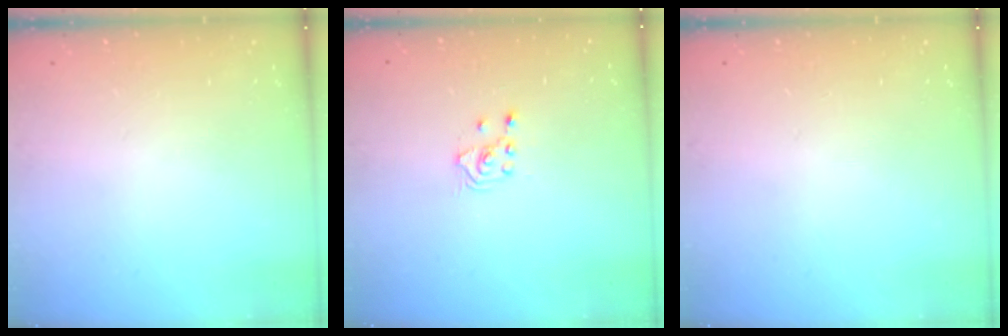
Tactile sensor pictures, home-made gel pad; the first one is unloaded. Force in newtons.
{"total": 2.5, "press": 2.4, "slide": 0.9}
{"total": 0.0}